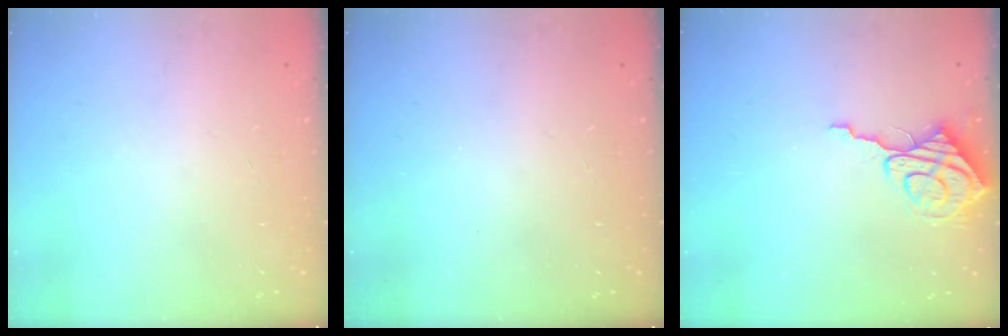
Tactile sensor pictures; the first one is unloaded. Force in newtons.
{"total": 0.0}
{"total": 8.9, "press": 8.9, "slide": 1.0}